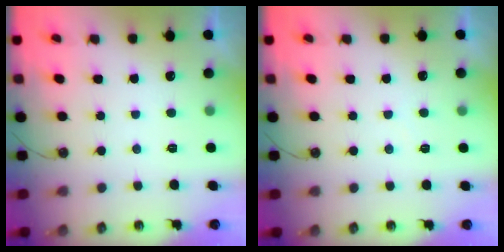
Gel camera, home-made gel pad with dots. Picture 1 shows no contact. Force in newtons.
{"total": 3.1, "press": 3.1, "slide": 0.4}